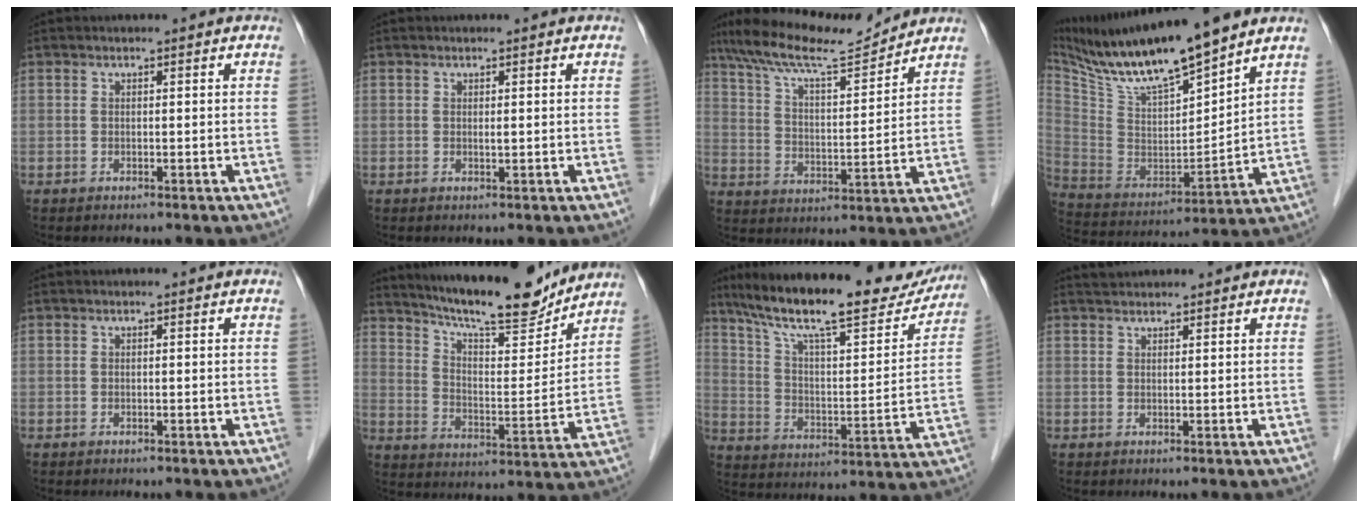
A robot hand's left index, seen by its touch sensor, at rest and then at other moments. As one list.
[{"total": 0.5, "force": [0.2, 0.1, 0.5], "torque": [-0.008, -0.003, 0.002]}, {"total": 13.0, "force": [11.8, 0.8, 5.6], "torque": [-0.108, 0.007, 0.201]}, {"total": 17.8, "force": [14.9, 1.6, 9.5], "torque": [-0.182, -0.008, 0.280]}, {"total": 0.0}, {"total": 17.3, "force": [15.7, 2.3, 7.1], "torque": [-0.119, -0.012, 0.237]}, {"total": 25.0, "force": [21.0, 4.7, 12.9], "torque": [-0.212, 0.000, 0.307]}, {"total": 2.4, "force": [2.4, 0.3, 0.3], "torque": [-0.007, 0.026, 0.044]}]